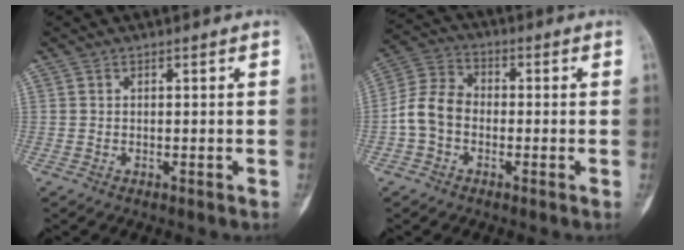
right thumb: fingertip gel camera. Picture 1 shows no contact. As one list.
[{"total": 8.1, "force": [-1.7, 6.1, 4.9], "torque": [-0.090, 0.030, -0.047]}]